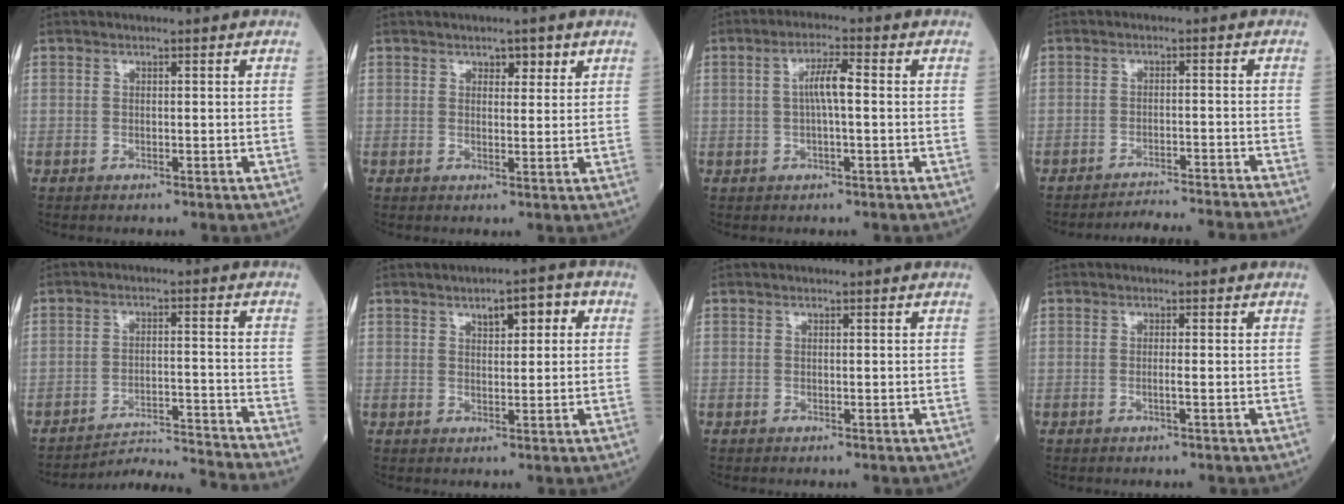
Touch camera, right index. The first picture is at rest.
{"total": 2.4, "force": [1.5, 1.3, 1.4], "torque": [-0.013, 0.001, 0.022]}
{"total": 4.2, "force": [0.2, 0.5, 4.2], "torque": [-0.079, 0.011, 0.003]}
{"total": 10.6, "force": [-10.2, -2.0, 2.3], "torque": [-0.008, -0.017, -0.141]}
{"total": 10.1, "force": [-9.5, -3.6, -0.2], "torque": [0.003, 0.001, -0.155]}
{"total": 4.7, "force": [1.9, 1.8, 4.0], "torque": [-0.055, 0.017, 0.027]}
{"total": 0.0}
{"total": 1.0, "force": [-0.3, -0.2, 0.9], "torque": [-0.018, 0.000, -0.008]}